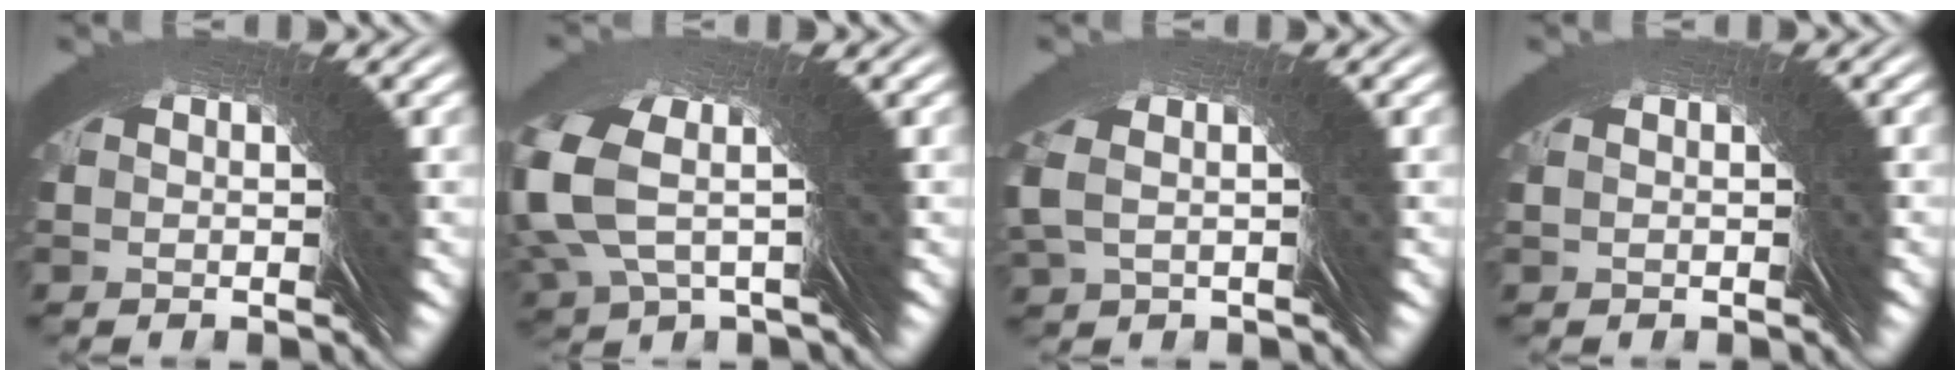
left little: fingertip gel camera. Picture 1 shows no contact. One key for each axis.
{"total": 3.9, "fx": 3.1, "fy": 1.0, "fz": 2.2, "tx": -0.056, "ty": 0.036, "tz": 0.034}
{"total": 2.0, "fx": 1.7, "fy": -1.0, "fz": 0.4, "tx": -0.008, "ty": 0.026, "tz": 0.019}
{"total": 0.6, "fx": 0.5, "fy": -0.1, "fz": 0.3, "tx": 0.002, "ty": 0.009, "tz": 0.004}